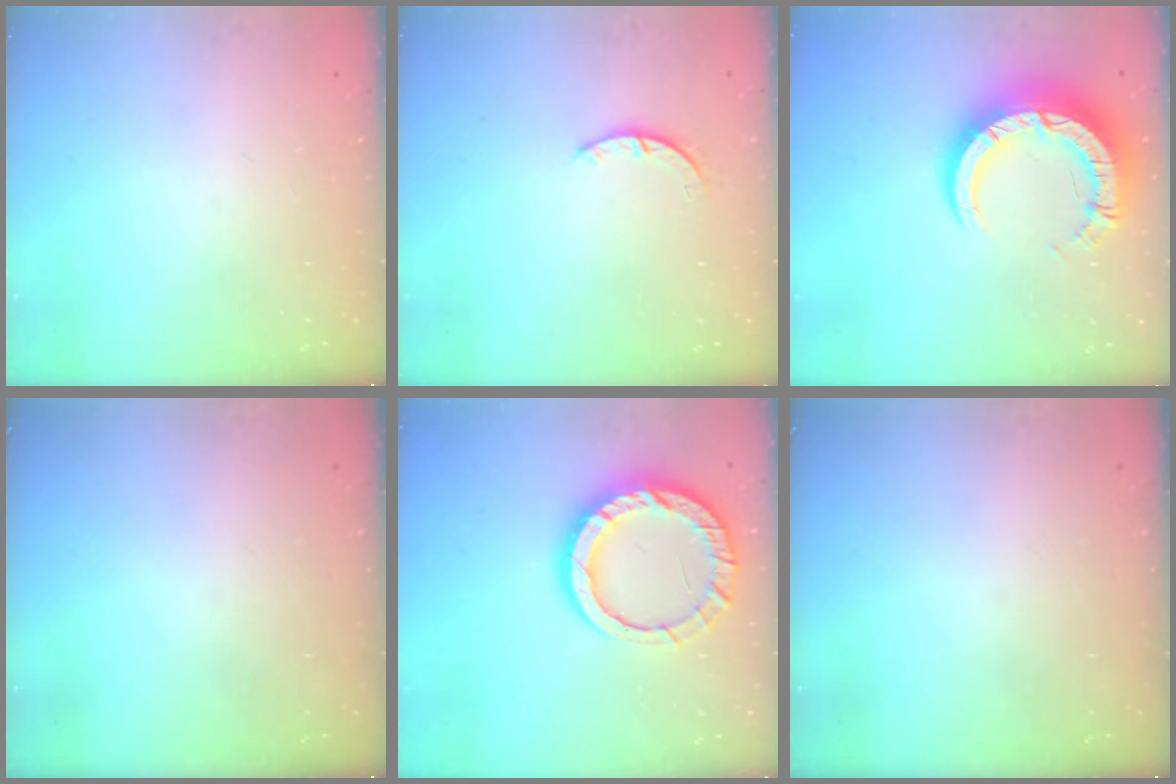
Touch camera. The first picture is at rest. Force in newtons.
{"total": 2.4, "press": 2.4, "slide": 0.3}
{"total": 14.5, "press": 14.4, "slide": 1.4}
{"total": 0.0}
{"total": 15.0, "press": 14.9, "slide": 1.3}
{"total": 0.0}